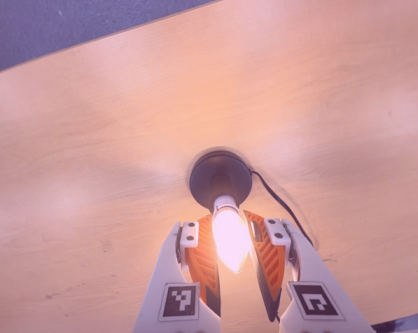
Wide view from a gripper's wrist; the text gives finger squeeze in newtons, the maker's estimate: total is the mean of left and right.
{"total": 14.2, "left": 13.7, "right": 14.7}